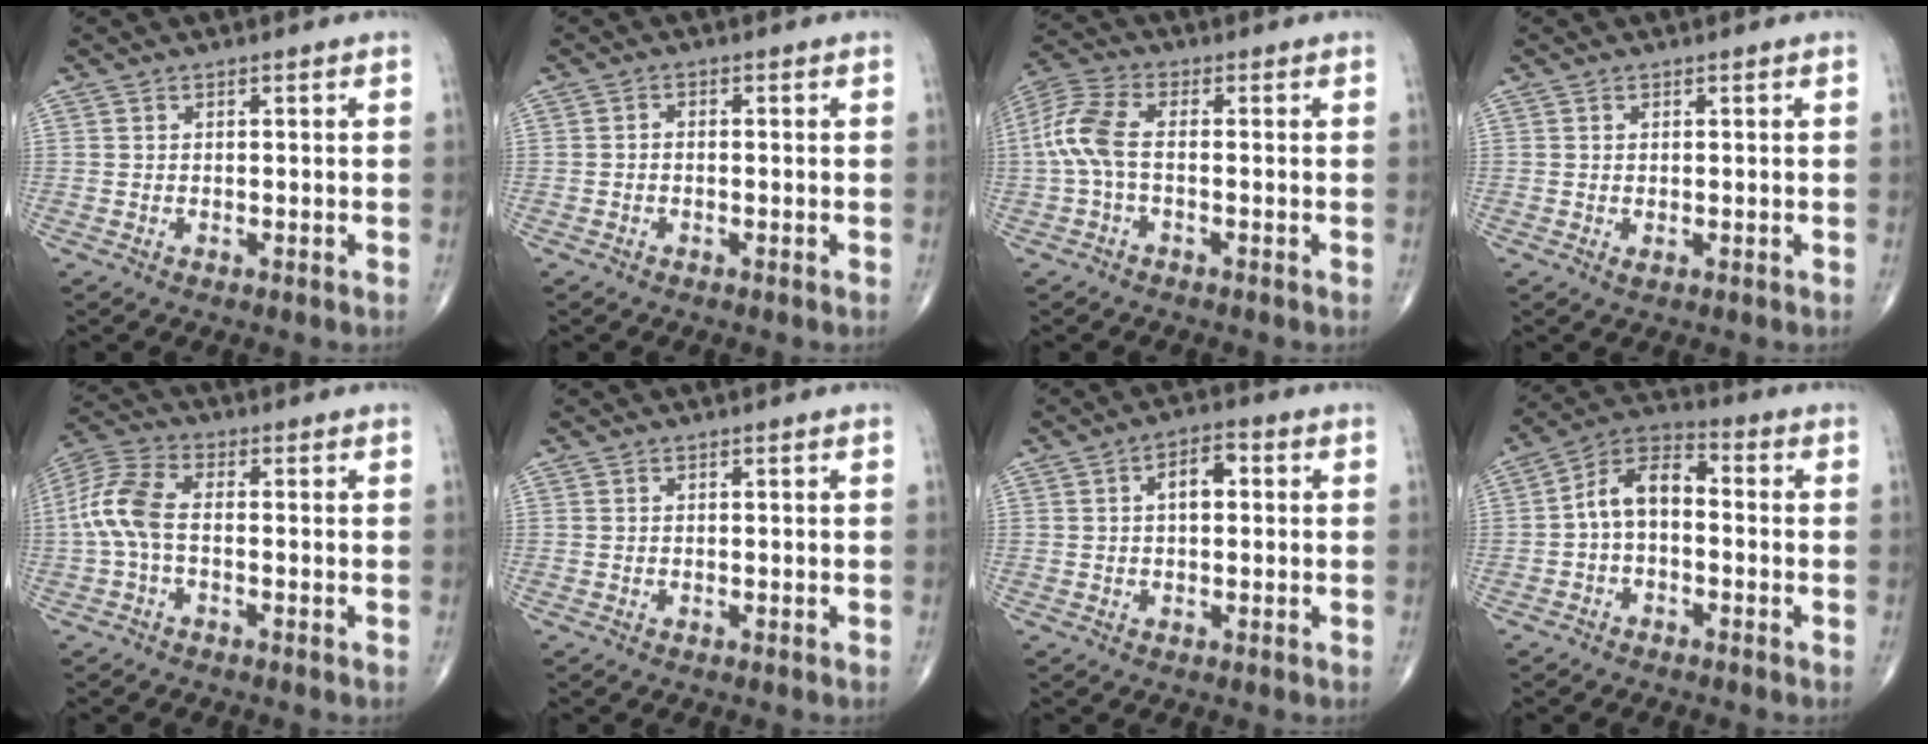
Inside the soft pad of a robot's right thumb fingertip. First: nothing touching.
{"total": 0.9, "force": [-0.3, 0.6, 0.6], "torque": [-0.008, 0.004, -0.009]}
{"total": 7.6, "force": [-0.7, 3.4, 6.8], "torque": [-0.171, 0.022, -0.022]}
{"total": 0.8, "force": [-0.1, 0.4, 0.7], "torque": [-0.014, -0.002, 0.001]}
{"total": 8.3, "force": [-0.9, 4.1, 7.2], "torque": [-0.170, 0.024, -0.028]}
{"total": 0.0}
{"total": 5.1, "force": [0.8, 2.7, 4.2], "torque": [-0.059, 0.015, 0.005]}
{"total": 8.8, "force": [-0.8, 5.3, 6.9], "torque": [-0.111, 0.037, -0.030]}